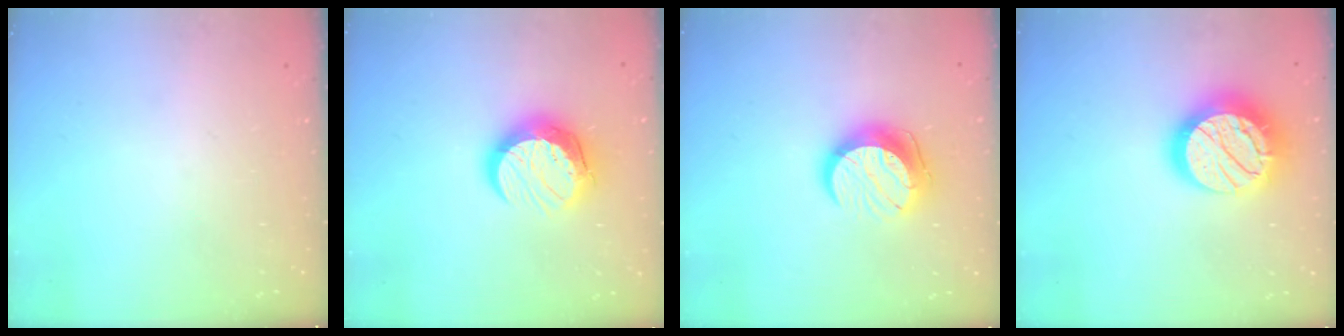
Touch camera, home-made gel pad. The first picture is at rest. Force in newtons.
{"total": 13.0, "press": 13.0, "slide": 0.9}
{"total": 12.5, "press": 12.5, "slide": 0.9}
{"total": 20.3, "press": 20.3, "slide": 1.5}